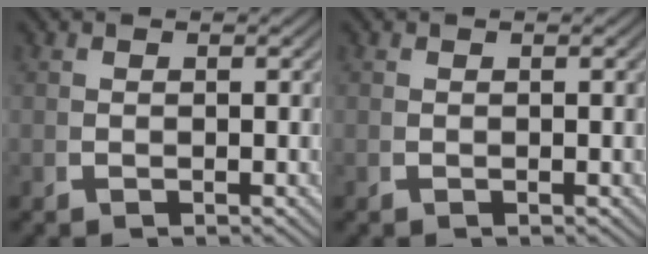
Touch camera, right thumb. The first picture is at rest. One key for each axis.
{"total": 0.0}